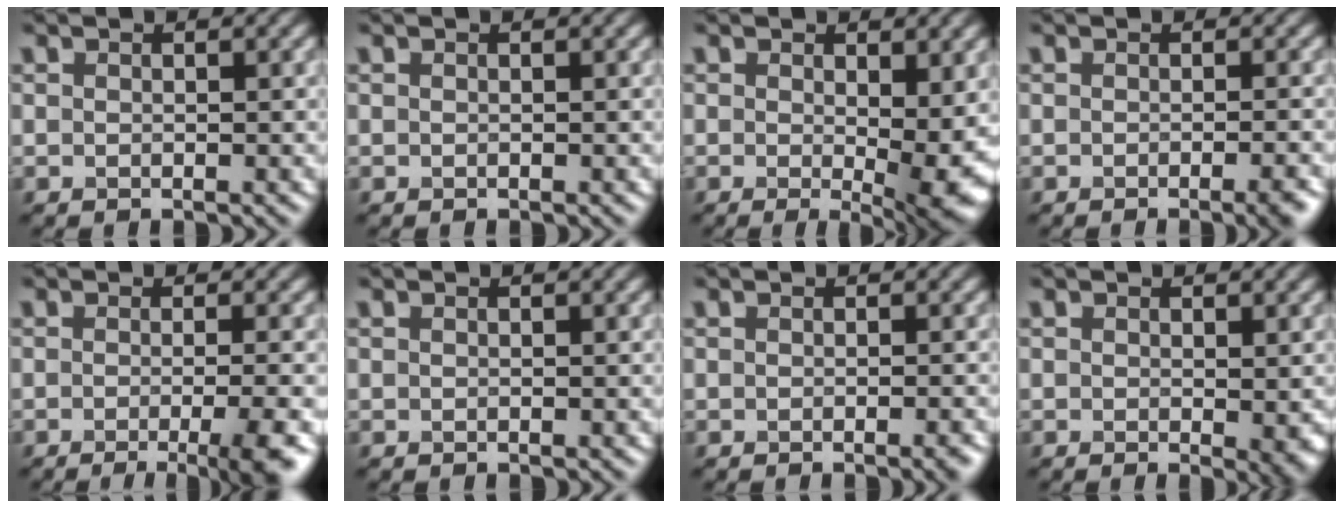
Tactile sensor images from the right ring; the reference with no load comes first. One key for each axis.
{"total": 0.0}
{"total": 6.1, "fx": -0.1, "fy": 1.8, "fz": 5.8, "tx": -0.082, "ty": -0.019, "tz": 0.003}
{"total": 2.6, "fx": -1.3, "fy": 0.6, "fz": 2.2, "tx": -0.019, "ty": 0.001, "tz": -0.020}
{"total": 5.8, "fx": -2.1, "fy": 1.5, "fz": 5.2, "tx": -0.057, "ty": -0.011, "tz": -0.027}
{"total": 0.0}
{"total": 1.2, "fx": -0.6, "fy": 0.2, "fz": 1.0, "tx": -0.010, "ty": 0.000, "tz": -0.011}
{"total": 1.6, "fx": -0.1, "fy": 0.2, "fz": 1.6, "tx": -0.018, "ty": -0.008, "tz": -0.003}